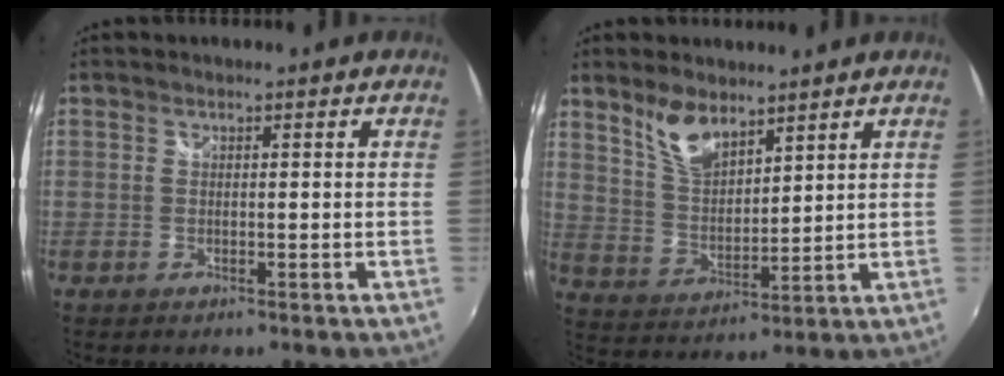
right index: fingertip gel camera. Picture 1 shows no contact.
{"total": 8.2, "force": [5.9, 3.5, 4.6], "torque": [-0.083, 0.004, 0.120]}